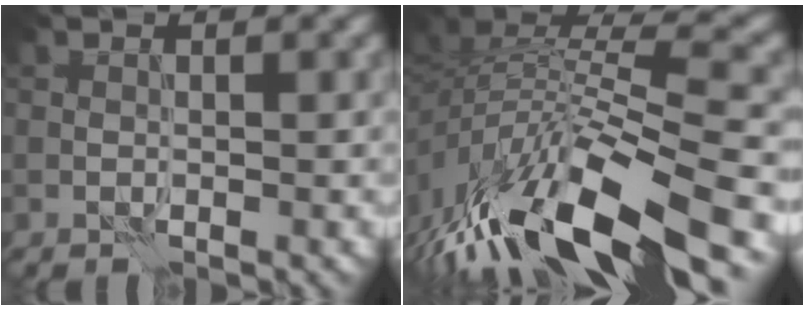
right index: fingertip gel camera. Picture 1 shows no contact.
{"total": 13.4, "force": [-7.1, 5.0, 10.1], "torque": [-0.202, 0.007, -0.122]}